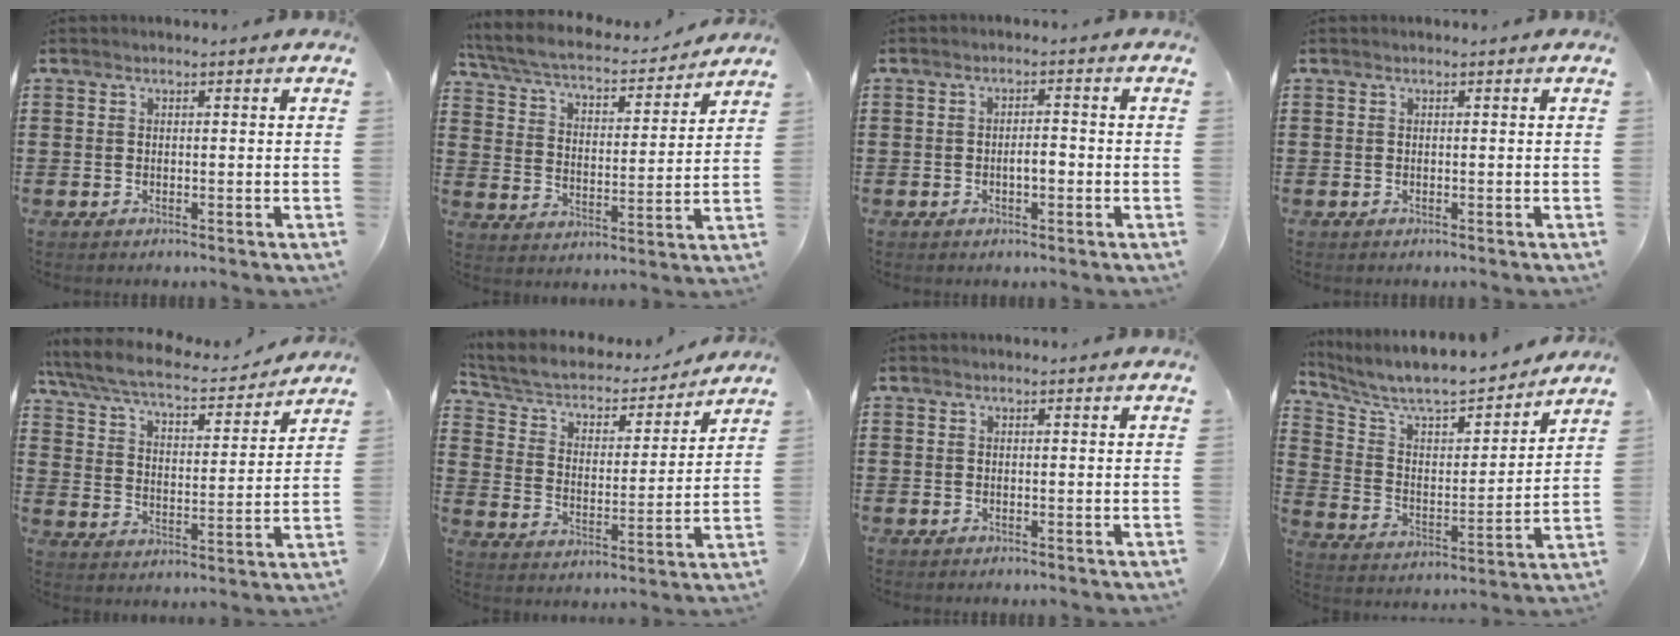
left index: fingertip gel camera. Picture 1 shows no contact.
{"total": 5.3, "force": [4.8, 0.9, 2.2], "torque": [-0.068, -0.034, 0.076]}
{"total": 2.6, "force": [-0.7, 0.9, 2.3], "torque": [-0.045, 0.005, -0.015]}
{"total": 0.0}
{"total": 6.9, "force": [6.2, 0.8, 3.0], "torque": [-0.085, -0.036, 0.104]}
{"total": 4.0, "force": [3.3, 1.7, 1.4], "torque": [-0.049, -0.027, 0.048]}
{"total": 0.0}
{"total": 8.5, "force": [7.8, 1.5, 3.3], "torque": [-0.100, -0.056, 0.130]}